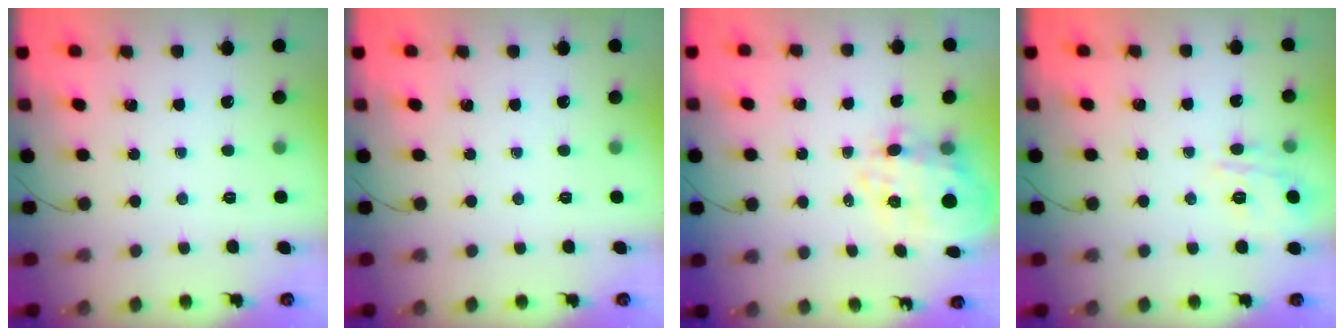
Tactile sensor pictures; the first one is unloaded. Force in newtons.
{"total": 0.0}
{"total": 7.8, "press": 7.4, "slide": 2.6}
{"total": 9.4, "press": 9.4, "slide": 0.6}